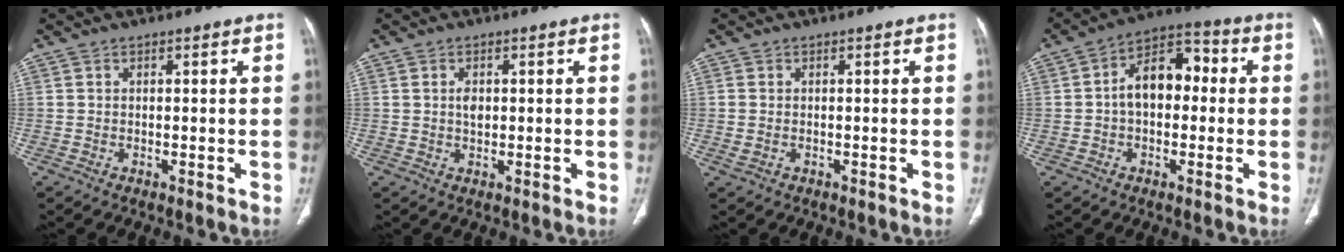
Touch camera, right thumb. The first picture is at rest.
{"total": 2.0, "force": [0.4, 1.3, 1.5], "torque": [-0.024, -0.001, 0.008]}
{"total": 1.3, "force": [-0.2, 0.9, 0.9], "torque": [-0.031, 0.002, 0.000]}
{"total": 10.8, "force": [0.3, 6.9, 8.3], "torque": [-0.112, 0.038, -0.007]}